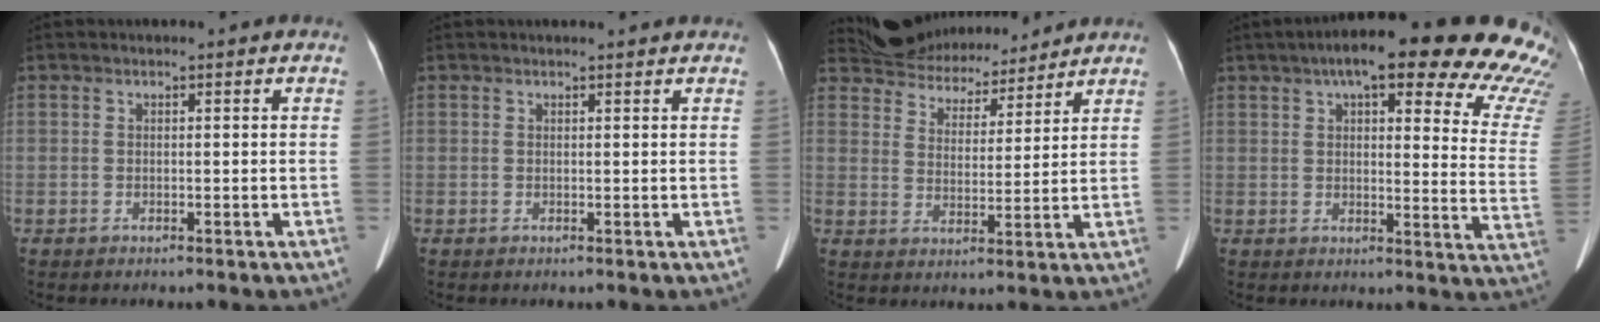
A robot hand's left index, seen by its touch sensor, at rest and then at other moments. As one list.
[{"total": 1.6, "force": [1.6, 0.0, 0.4], "torque": [-0.006, 0.006, 0.018]}, {"total": 13.2, "force": [12.3, 4.6, 1.7], "torque": [-0.026, 0.013, 0.189]}, {"total": 26.7, "force": [21.0, 5.1, 15.7], "torque": [-0.167, -0.032, 0.229]}]